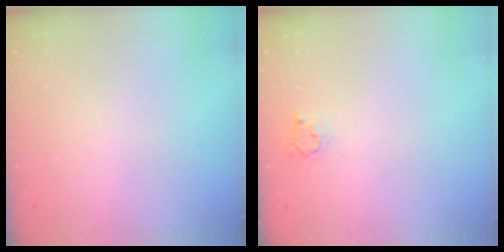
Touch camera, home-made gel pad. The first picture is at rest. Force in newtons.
{"total": 3.3, "press": 3.3, "slide": 0.4}